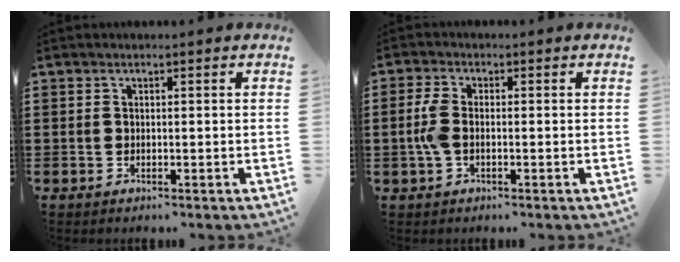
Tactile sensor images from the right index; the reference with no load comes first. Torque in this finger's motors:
{"motor_torque": [0.71, -0.36, 0.36, 0.12]}